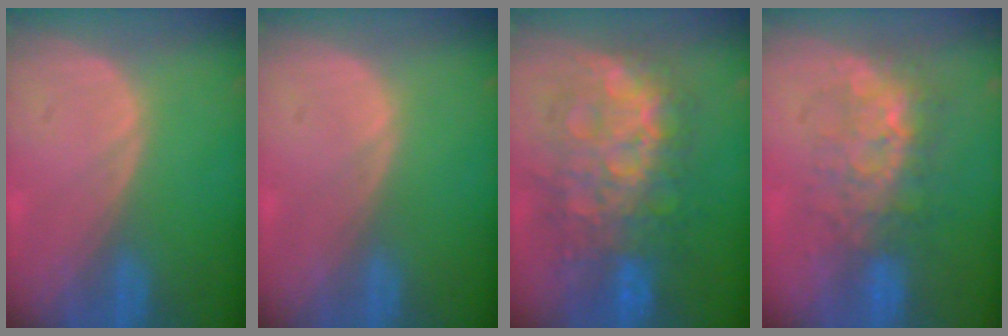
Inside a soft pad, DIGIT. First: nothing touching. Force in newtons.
{"total": 0.0}
{"total": 12.5, "press": 12.4, "slide": 1.2}
{"total": 8.0, "press": 7.6, "slide": 2.5}